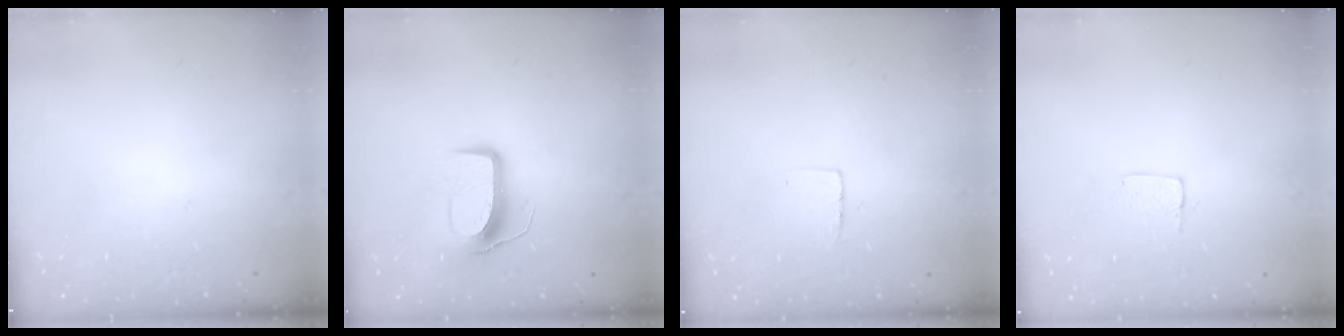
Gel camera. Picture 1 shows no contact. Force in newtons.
{"total": 9.6, "press": 9.6, "slide": 0.2}
{"total": 4.5, "press": 4.5, "slide": 0.4}
{"total": 3.7, "press": 3.7, "slide": 0.2}